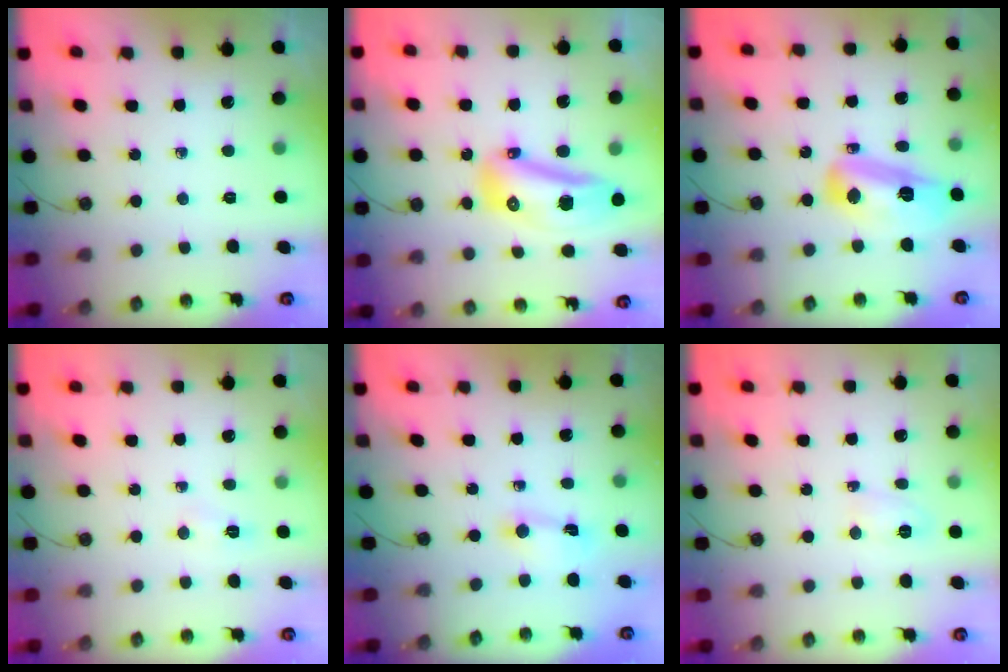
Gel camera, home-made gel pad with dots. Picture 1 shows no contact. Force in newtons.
{"total": 14.0, "press": 13.8, "slide": 2.5}
{"total": 13.2, "press": 13.1, "slide": 1.3}
{"total": 2.5, "press": 2.4, "slide": 0.4}
{"total": 1.9, "press": 1.9, "slide": 0.4}
{"total": 3.8, "press": 3.7, "slide": 1.0}